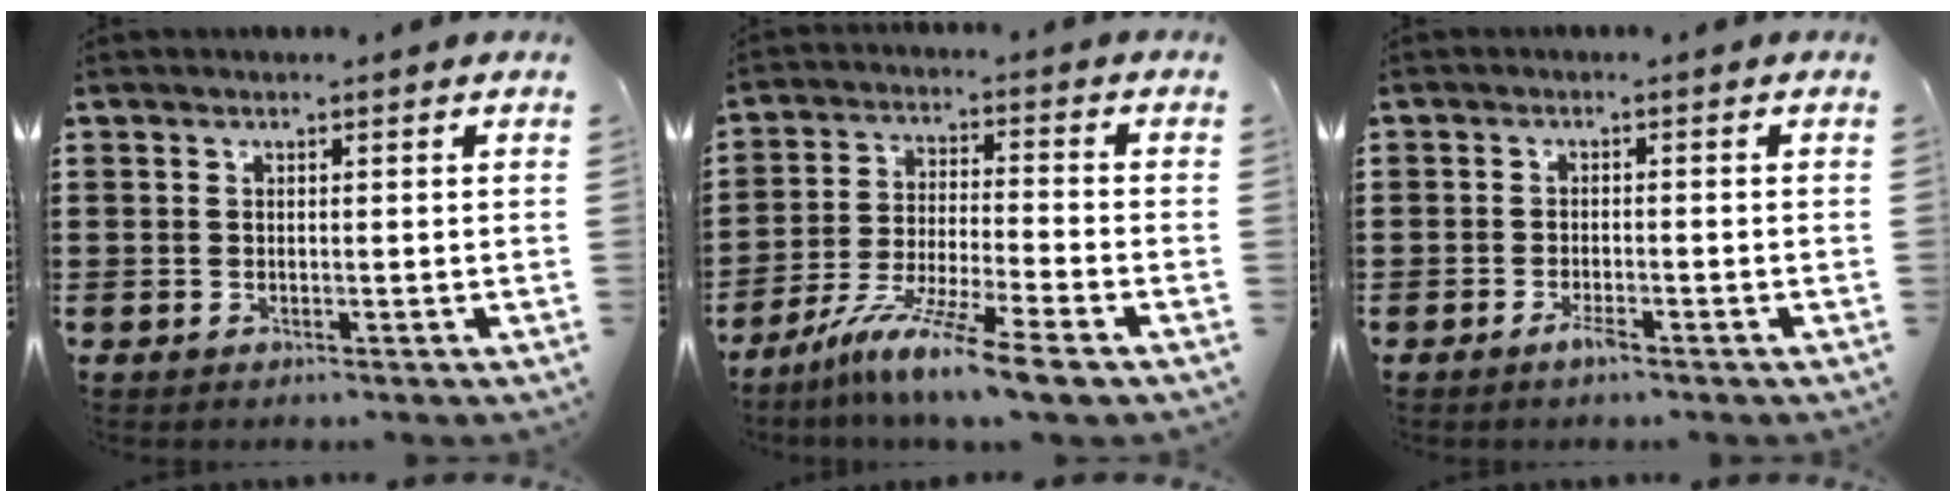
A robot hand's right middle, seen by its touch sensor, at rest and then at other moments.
{"total": 10.0, "force": [-8.0, -0.5, 6.0], "torque": [-0.116, -0.009, -0.156]}
{"total": 1.9, "force": [-1.4, 0.4, 1.2], "torque": [-0.030, -0.005, -0.028]}